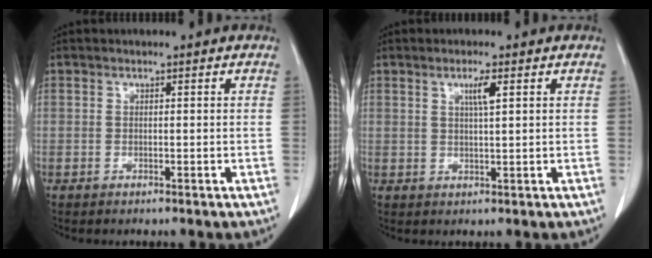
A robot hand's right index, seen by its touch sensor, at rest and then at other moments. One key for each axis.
{"total": 2.6, "fx": 1.2, "fy": 0.0, "fz": 2.3, "tx": -0.045, "ty": -0.001, "tz": 0.021}